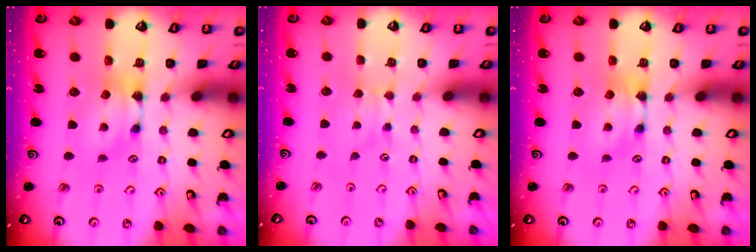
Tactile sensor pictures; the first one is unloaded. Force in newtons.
{"total": 2.4, "press": 2.3, "slide": 0.4}
{"total": 0.0}